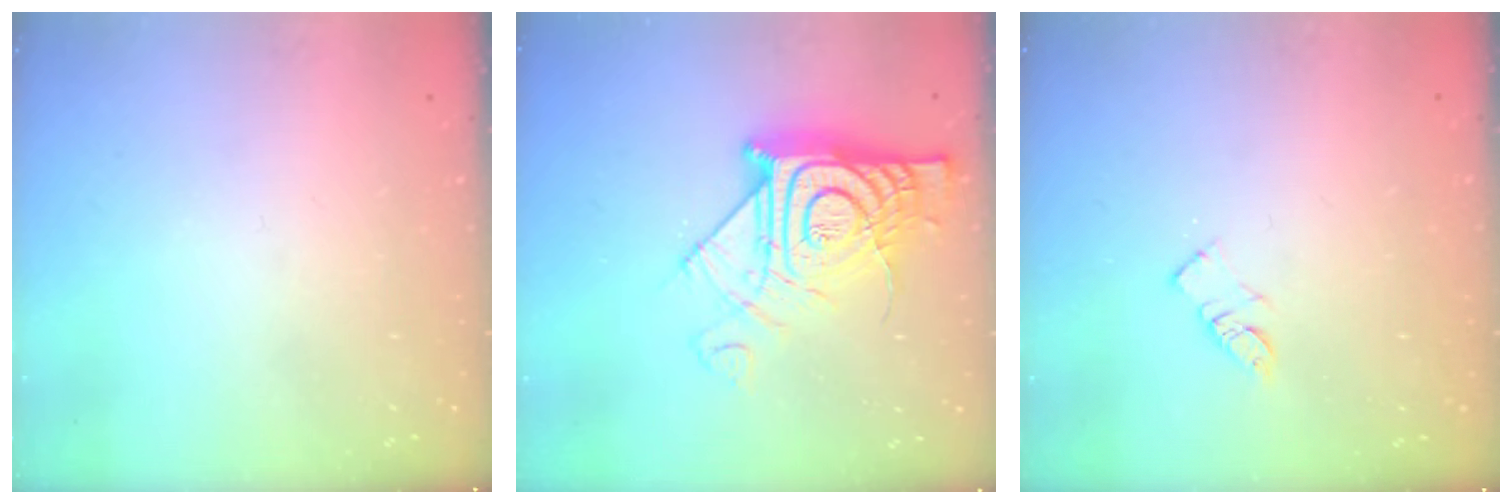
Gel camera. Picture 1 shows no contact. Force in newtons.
{"total": 15.9, "press": 15.7, "slide": 1.9}
{"total": 5.8, "press": 5.8, "slide": 0.4}